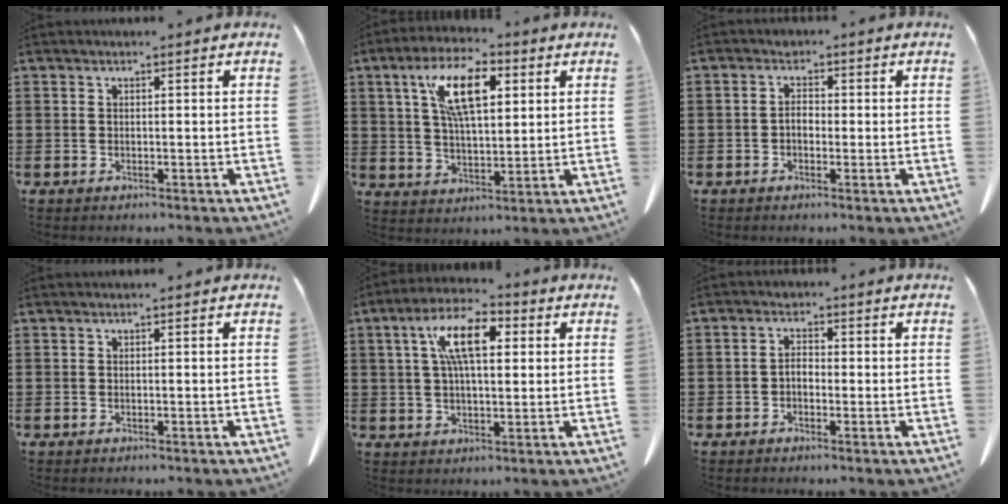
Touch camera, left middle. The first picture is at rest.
{"total": 11.7, "force": [5.1, 4.6, 9.5], "torque": [-0.186, 0.008, 0.089]}
{"total": 2.3, "force": [-0.3, 1.7, 1.4], "torque": [-0.022, 0.001, -0.009]}
{"total": 0.0}
{"total": 9.2, "force": [3.2, 3.5, 7.8], "torque": [-0.168, 0.011, 0.051]}
{"total": 2.1, "force": [-0.6, 1.5, 1.3], "torque": [-0.027, 0.004, -0.012]}